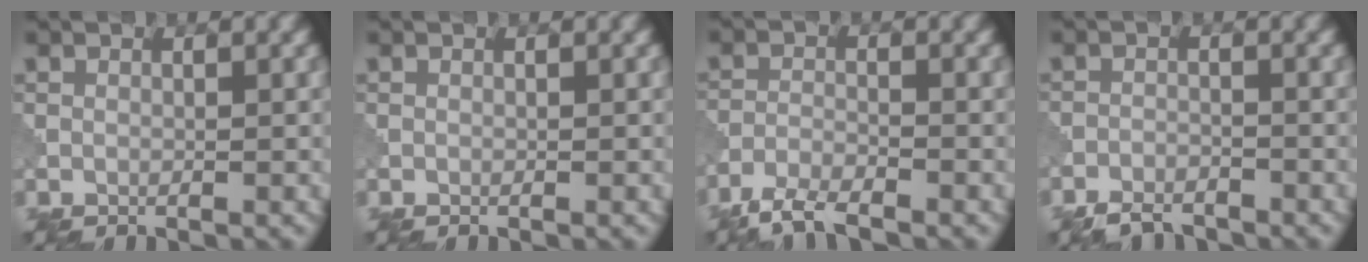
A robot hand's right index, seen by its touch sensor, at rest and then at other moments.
{"total": 0.0}
{"total": 4.1, "force": [-3.5, 0.9, 2.0], "torque": [-0.042, -0.007, -0.078]}
{"total": 3.0, "force": [-2.7, 1.0, 1.0], "torque": [-0.016, -0.003, -0.055]}